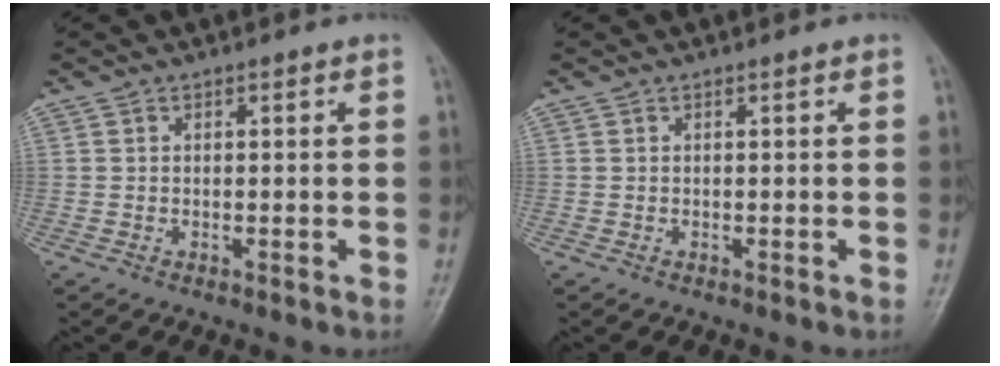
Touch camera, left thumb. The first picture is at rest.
{"total": 0.0}